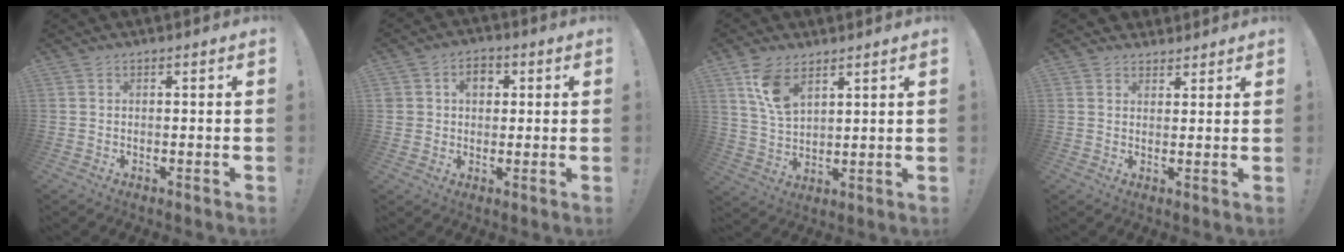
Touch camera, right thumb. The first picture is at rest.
{"total": 6.3, "force": [1.8, 5.3, 2.7], "torque": [-0.043, 0.002, 0.033]}
{"total": 9.6, "force": [5.8, 5.0, 5.8], "torque": [-0.109, -0.015, 0.112]}
{"total": 3.5, "force": [2.7, 2.3, 0.3], "torque": [0.001, -0.011, 0.049]}